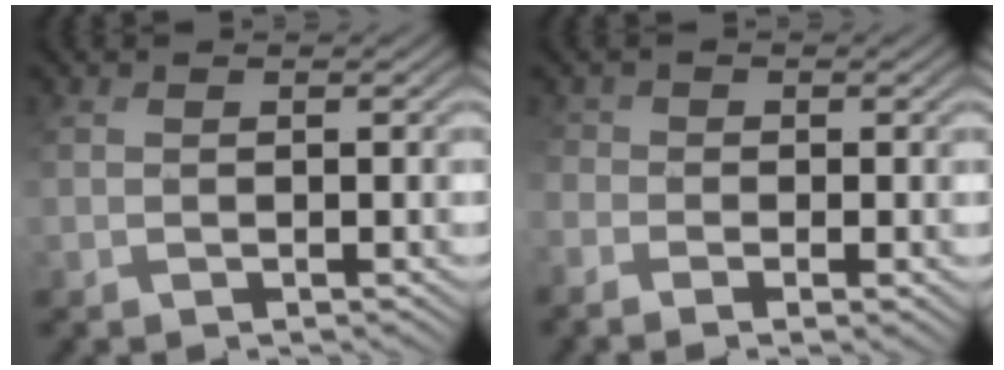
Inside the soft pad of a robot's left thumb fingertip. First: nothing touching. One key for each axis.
{"total": 3.6, "fx": -1.9, "fy": 2.1, "fz": 2.2, "tx": -0.059, "ty": -0.015, "tz": -0.035}